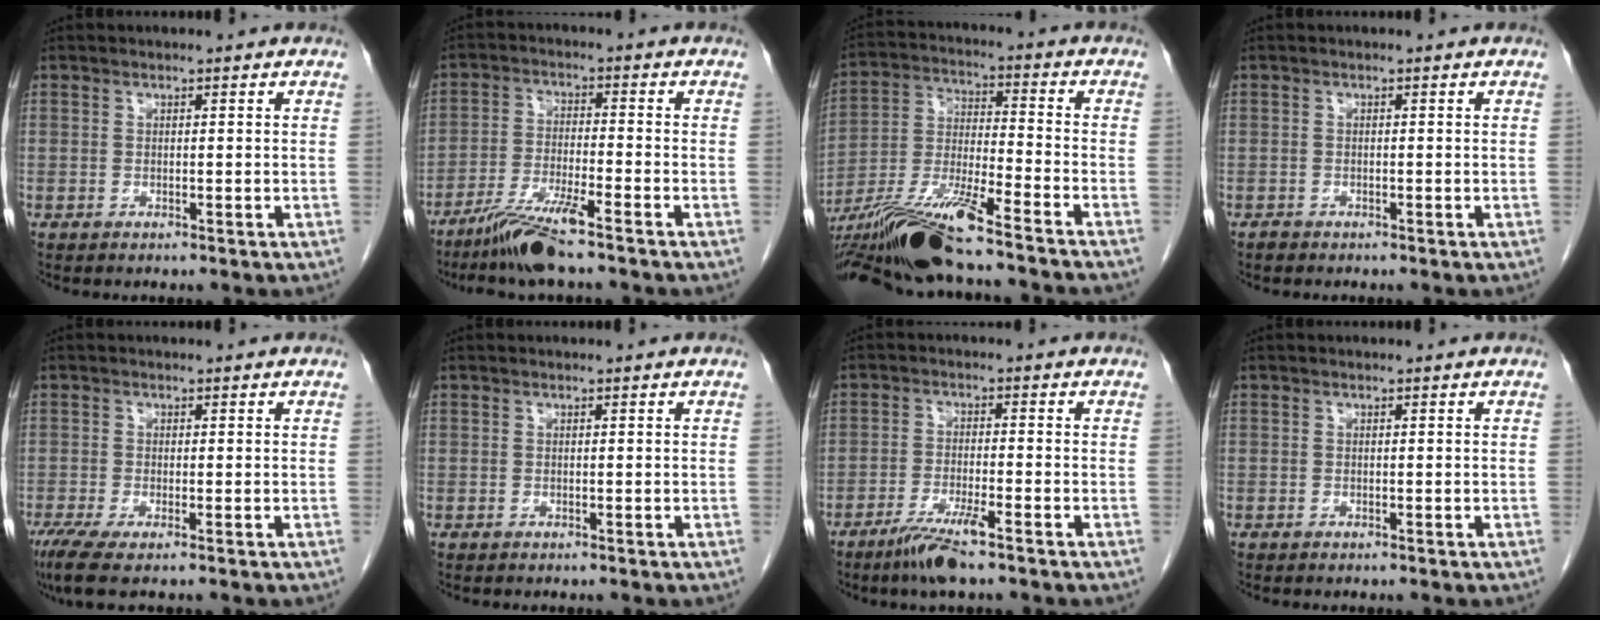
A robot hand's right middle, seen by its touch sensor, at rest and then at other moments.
{"total": 8.1, "force": [-6.1, -0.2, 5.2], "torque": [-0.105, -0.028, -0.118]}
{"total": 17.7, "force": [-14.3, -0.3, 10.5], "torque": [-0.225, -0.028, -0.259]}
{"total": 0.5, "force": [-0.5, 0.2, 0.1], "torque": [-0.005, -0.001, -0.009]}
{"total": 4.5, "force": [-2.8, 0.6, 3.4], "torque": [-0.065, -0.016, -0.051]}
{"total": 0.0}
{"total": 5.8, "force": [-4.1, 0.1, 4.1], "torque": [-0.084, -0.013, -0.077]}
{"total": 0.0}